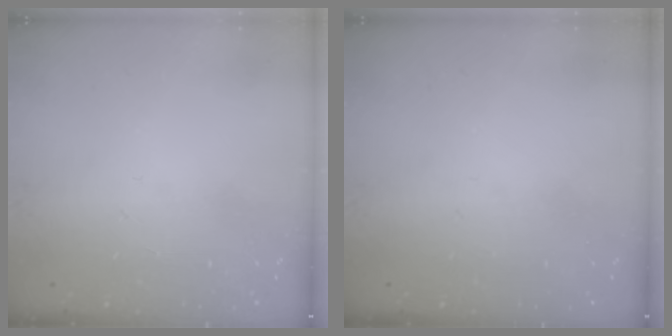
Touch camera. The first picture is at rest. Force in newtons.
{"total": 0.0}